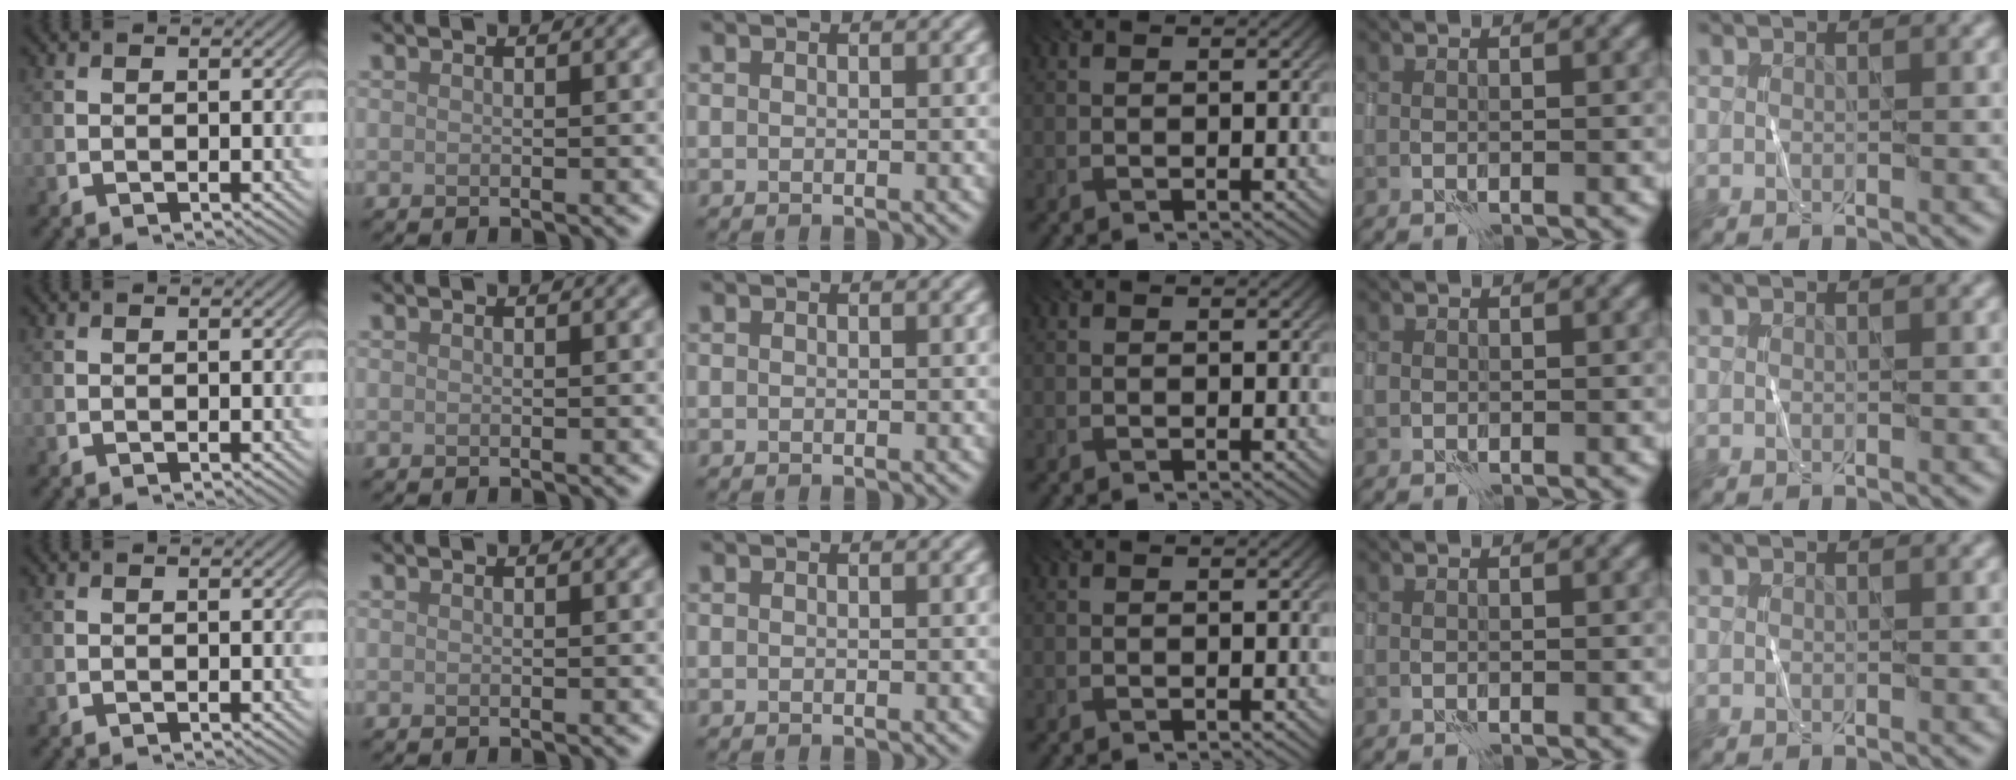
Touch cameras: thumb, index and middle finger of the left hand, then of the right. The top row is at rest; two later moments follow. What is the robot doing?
{"motion": "wrap", "object": "sponge"}